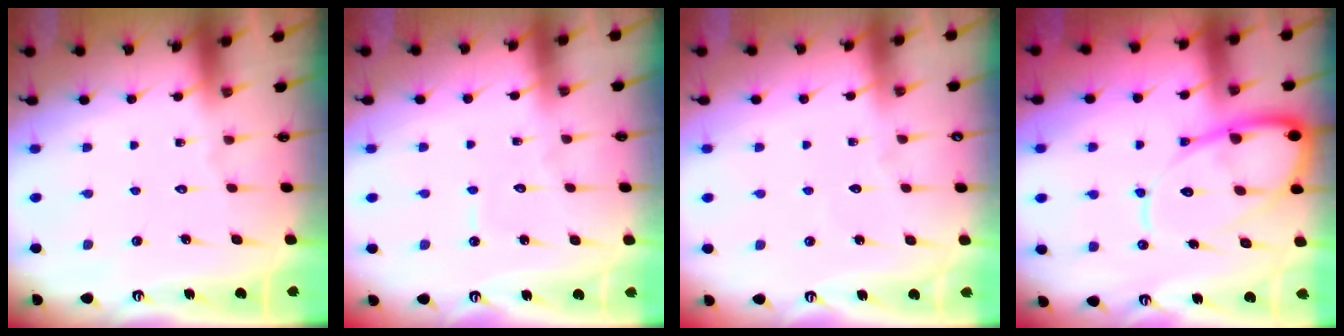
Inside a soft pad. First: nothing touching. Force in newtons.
{"total": 2.6, "press": 2.6, "slide": 0.3}
{"total": 2.1, "press": 2.1, "slide": 0.3}
{"total": 14.8, "press": 14.7, "slide": 1.5}